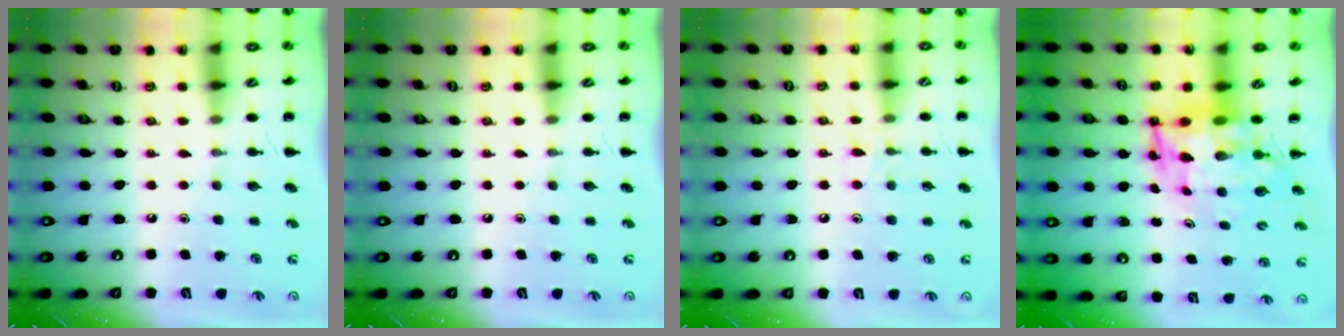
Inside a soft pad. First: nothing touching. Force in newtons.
{"total": 0.0}
{"total": 6.3, "press": 5.9, "slide": 2.3}
{"total": 6.3, "press": 6.0, "slide": 2.1}